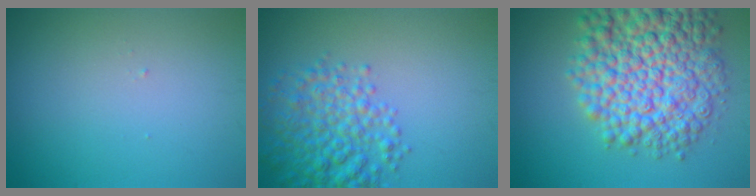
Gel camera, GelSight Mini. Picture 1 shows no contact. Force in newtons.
{"total": 5.4, "press": 5.4, "slide": 0.2}
{"total": 11.5, "press": 11.5, "slide": 0.3}